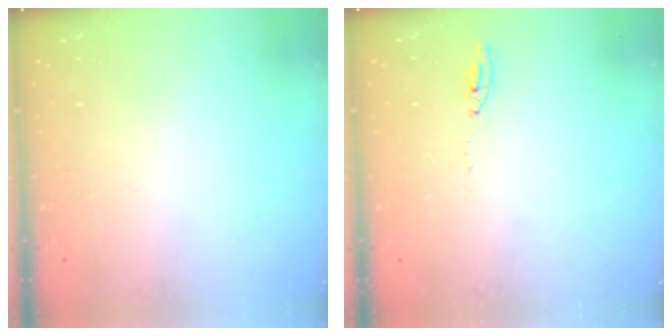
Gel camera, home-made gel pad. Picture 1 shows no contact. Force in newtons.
{"total": 4.1, "press": 4.1, "slide": 0.4}